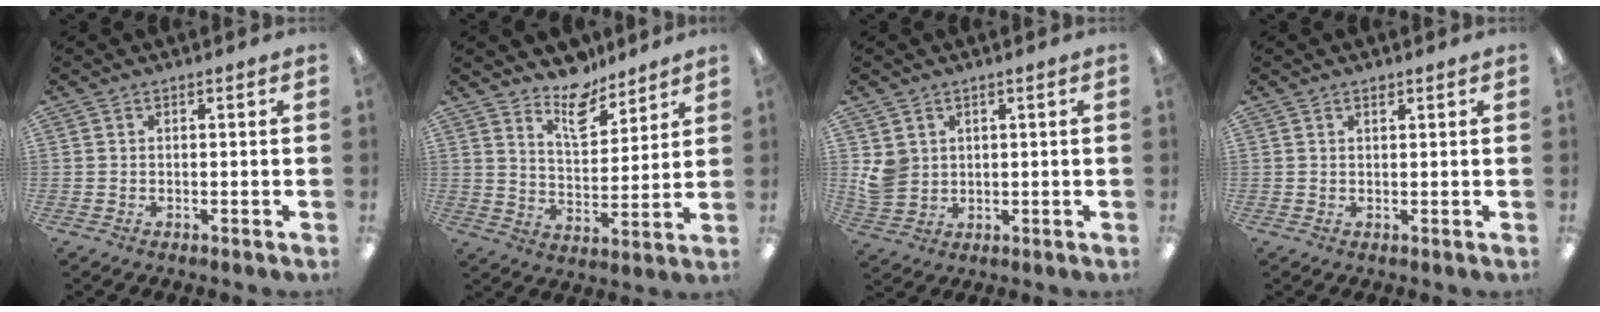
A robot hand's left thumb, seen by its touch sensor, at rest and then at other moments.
{"total": 10.7, "force": [8.8, 4.5, 4.0], "torque": [-0.051, -0.057, 0.157]}
{"total": 5.1, "force": [1.8, 4.5, 1.5], "torque": [-0.037, -0.002, 0.036]}
{"total": 1.1, "force": [0.9, 0.3, 0.6], "torque": [-0.013, 0.000, 0.016]}